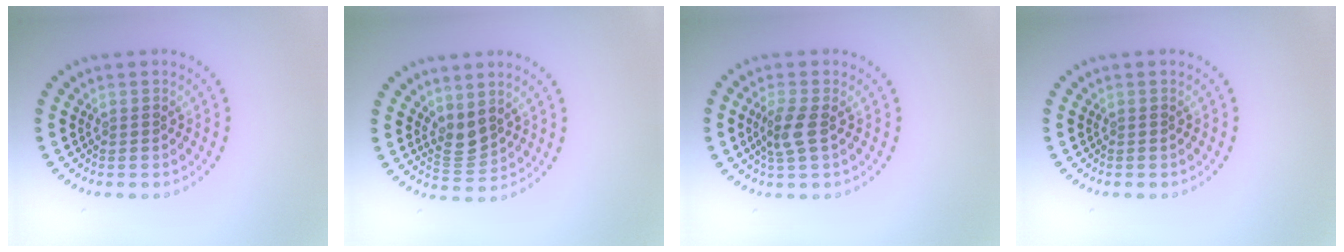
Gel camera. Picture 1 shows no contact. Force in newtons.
{"total": 2.0, "press": 1.6, "slide": 1.2}
{"total": 2.5, "press": 2.3, "slide": 1.0}
{"total": 0.0}